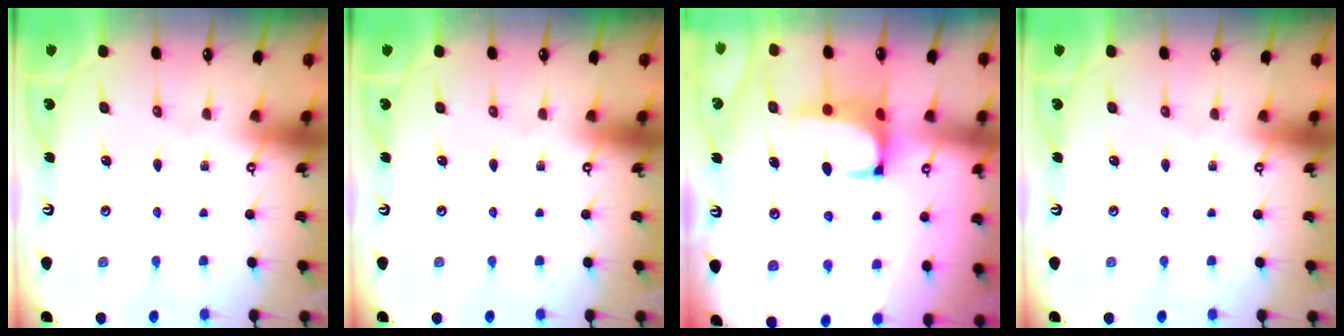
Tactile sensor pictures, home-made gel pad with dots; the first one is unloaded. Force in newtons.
{"total": 0.0}
{"total": 1.8, "press": 1.6, "slide": 0.7}
{"total": 0.0}